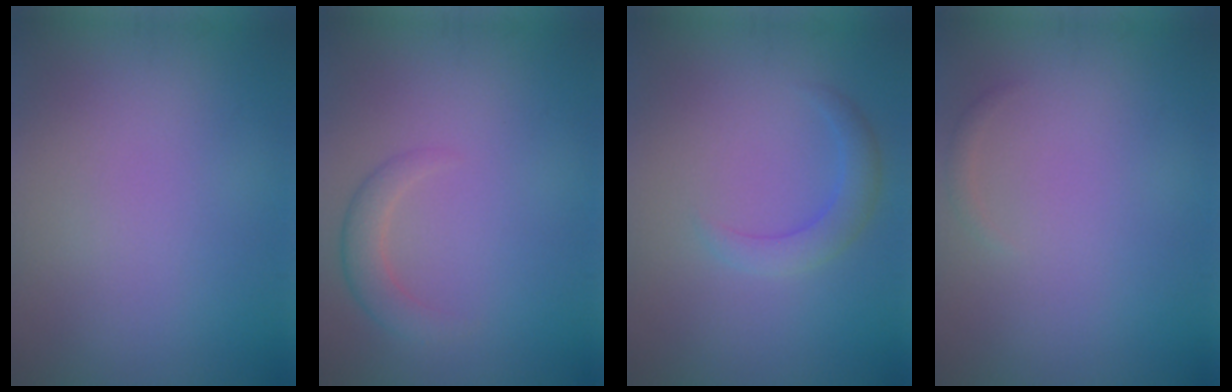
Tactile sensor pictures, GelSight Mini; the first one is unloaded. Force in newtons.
{"total": 2.2, "press": 2.2, "slide": 0.1}
{"total": 2.3, "press": 2.3, "slide": 0.1}
{"total": 0.6, "press": 0.6, "slide": 0.0}